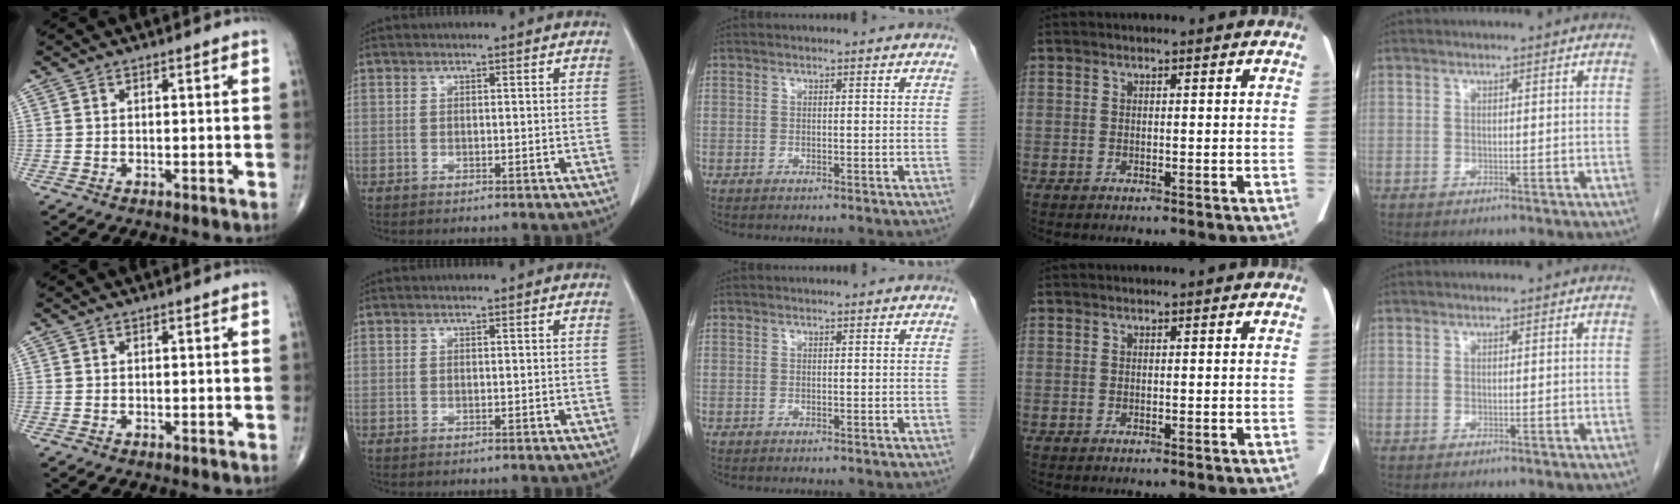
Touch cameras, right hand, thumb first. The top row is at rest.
{}